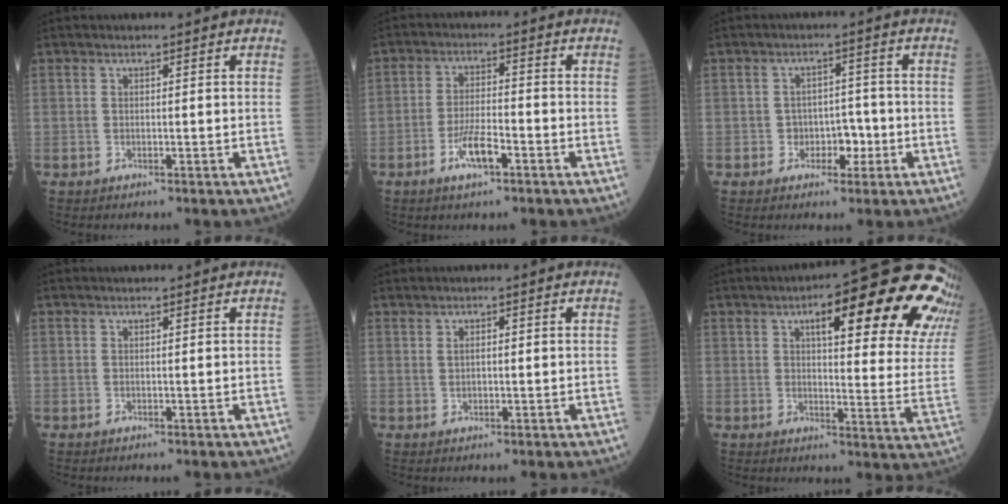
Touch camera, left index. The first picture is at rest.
{"total": 5.3, "force": [-2.9, 1.1, 4.2], "torque": [-0.086, -0.003, -0.055]}
{"total": 3.6, "force": [-1.4, 2.7, 1.9], "torque": [-0.017, 0.012, -0.022]}
{"total": 0.0}
{"total": 1.3, "force": [0.4, 0.7, 1.0], "torque": [-0.022, 0.009, 0.011]}
{"total": 23.9, "force": [14.3, 5.0, 18.5], "torque": [-0.198, 0.014, 0.165]}